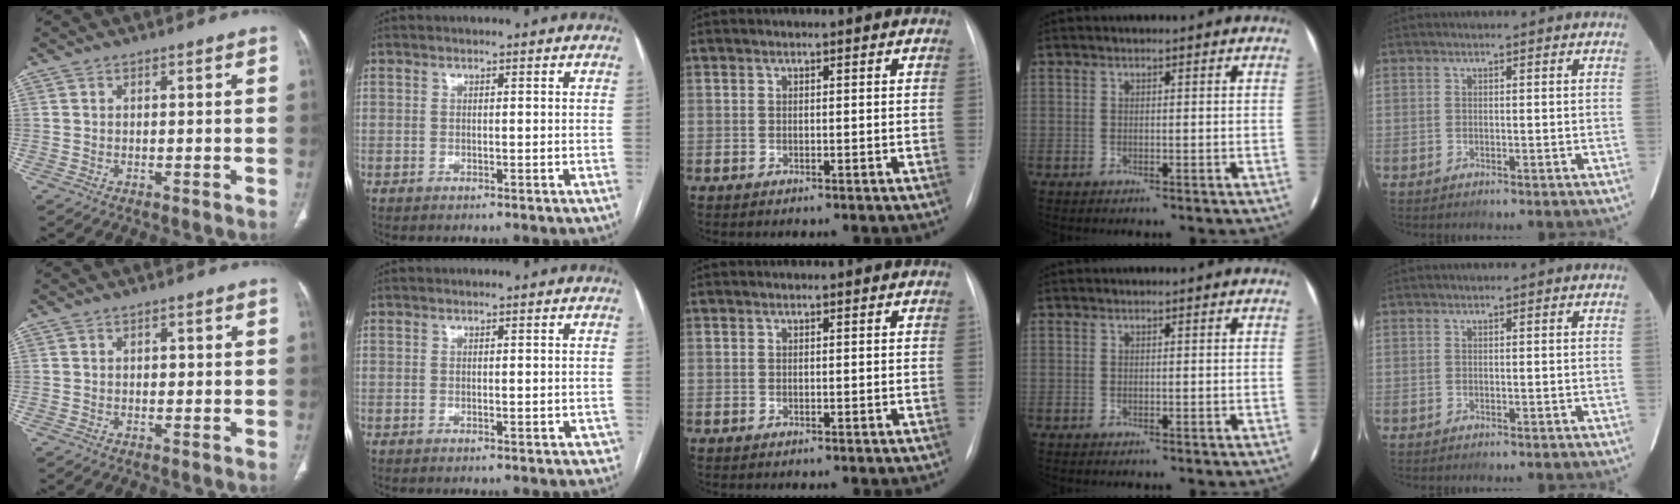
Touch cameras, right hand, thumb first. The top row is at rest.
{"thumb": {"total": 1.3, "force": [0.2, 0.9, 0.9], "torque": [-0.009, 0.002, 0.001]}, "index": {"total": 1.1, "force": [-0.5, 0.5, 0.9], "torque": [-0.007, 0.001, -0.001]}}